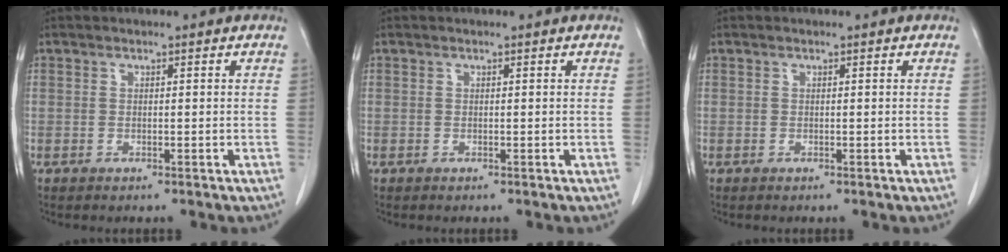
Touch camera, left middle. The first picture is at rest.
{"total": 0.0}
{"total": 0.0}